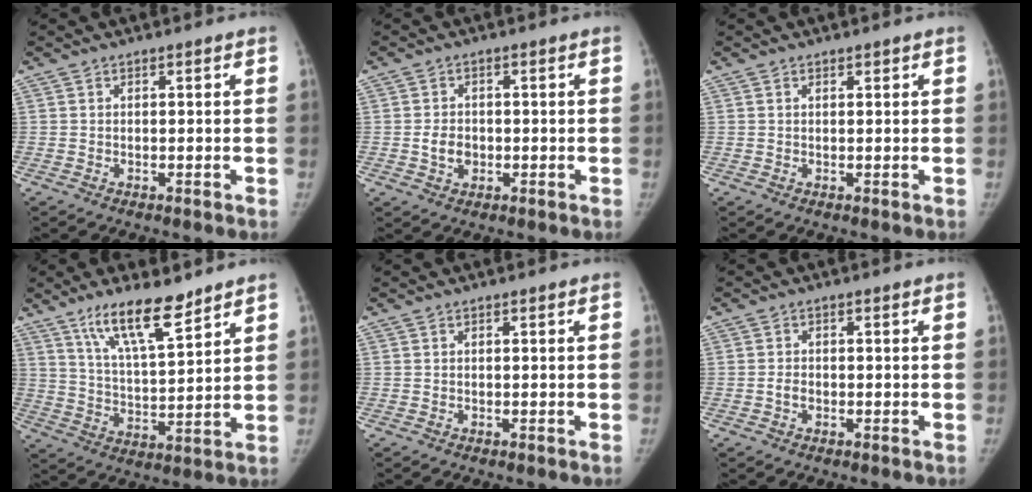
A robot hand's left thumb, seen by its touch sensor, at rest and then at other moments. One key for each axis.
{"total": 3.6, "fx": -0.6, "fy": 2.9, "fz": 2.1, "tx": -0.028, "ty": 0.004, "tz": -0.009}
{"total": 0.6, "fx": 0.4, "fy": 0.3, "fz": 0.2, "tx": -0.003, "ty": -0.003, "tz": 0.006}
{"total": 12.2, "fx": 8.7, "fy": 3.0, "fz": 8.1, "tx": -0.128, "ty": -0.053, "tz": 0.163}
{"total": 0.0}
{"total": 1.5, "fx": -0.5, "fy": 1.1, "fz": 0.8, "tx": -0.013, "ty": 0.006, "tz": -0.010}